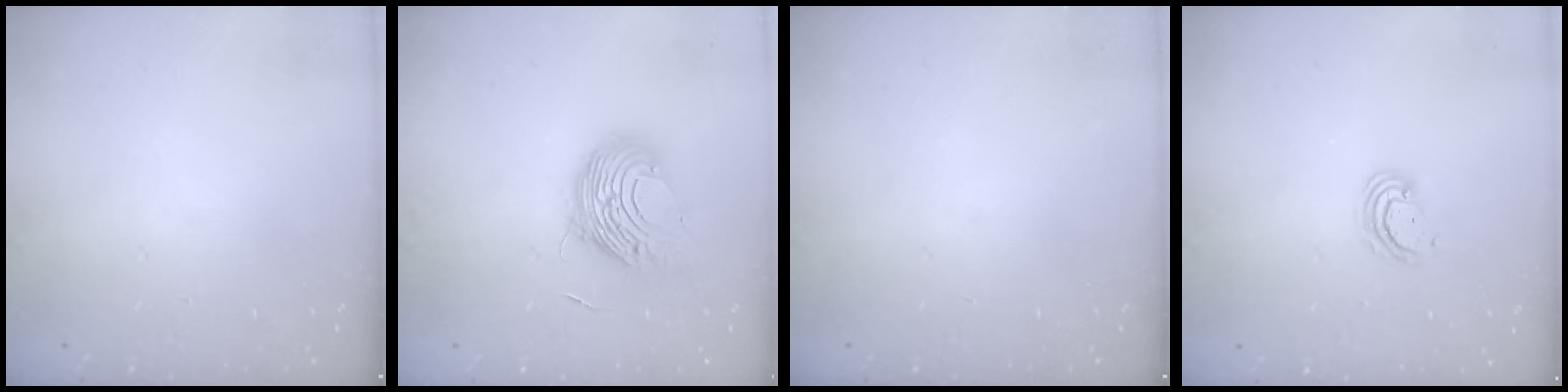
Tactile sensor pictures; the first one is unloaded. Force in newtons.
{"total": 11.1, "press": 11.1, "slide": 0.9}
{"total": 0.0}
{"total": 4.1, "press": 4.1, "slide": 0.4}